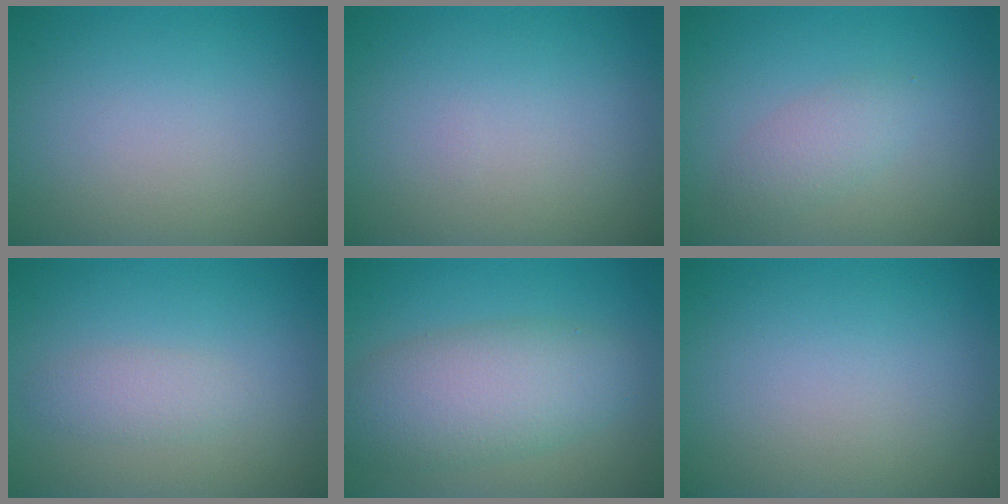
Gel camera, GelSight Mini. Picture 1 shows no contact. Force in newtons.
{"total": 0.0}
{"total": 2.0, "press": 1.9, "slide": 0.1}
{"total": 1.6, "press": 1.6, "slide": 0.0}
{"total": 6.3, "press": 6.3, "slide": 0.2}
{"total": 0.0}